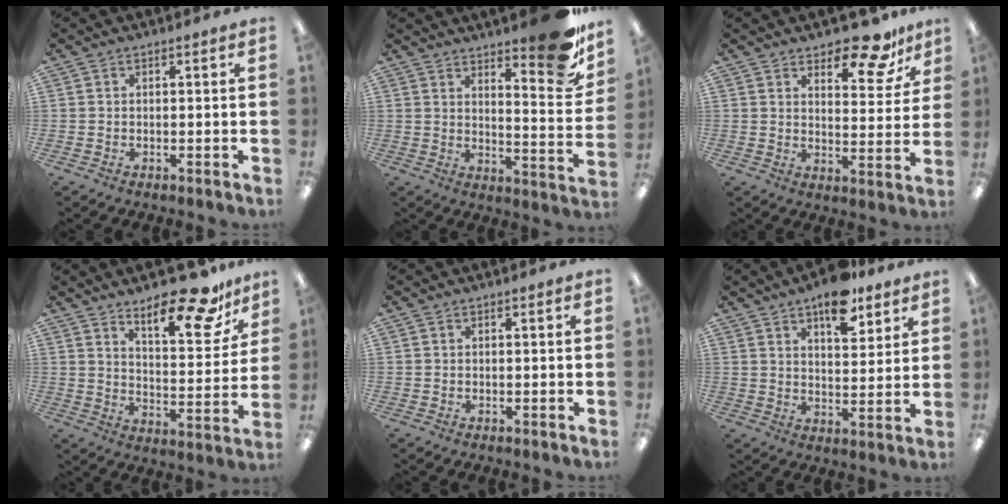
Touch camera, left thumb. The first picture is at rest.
{"total": 19.6, "force": [13.0, 6.7, 13.0], "torque": [-0.157, -0.096, 0.215]}
{"total": 11.7, "force": [9.5, 4.1, 5.5], "torque": [-0.056, -0.072, 0.163]}
{"total": 17.0, "force": [13.1, 4.9, 9.6], "torque": [-0.136, -0.088, 0.214]}
{"total": 0.0}
{"total": 10.9, "force": [7.9, 4.7, 5.9], "torque": [-0.071, -0.043, 0.133]}